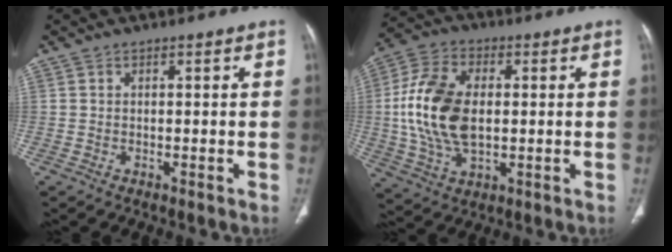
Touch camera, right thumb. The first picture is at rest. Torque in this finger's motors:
{"motor_torque": [2.36, 2.17, 1.09, -1.15, 0.56]}